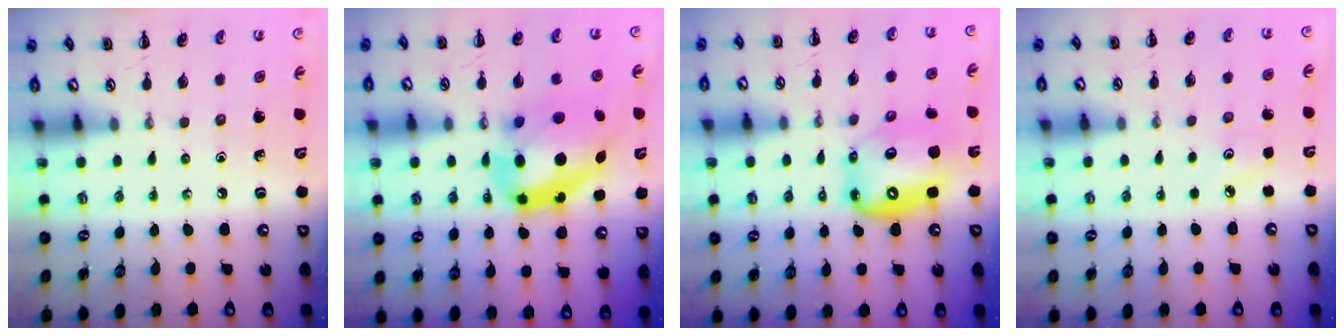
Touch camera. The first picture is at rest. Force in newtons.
{"total": 16.5, "press": 16.0, "slide": 4.0}
{"total": 12.9, "press": 12.5, "slide": 3.3}
{"total": 2.8, "press": 2.7, "slide": 0.8}